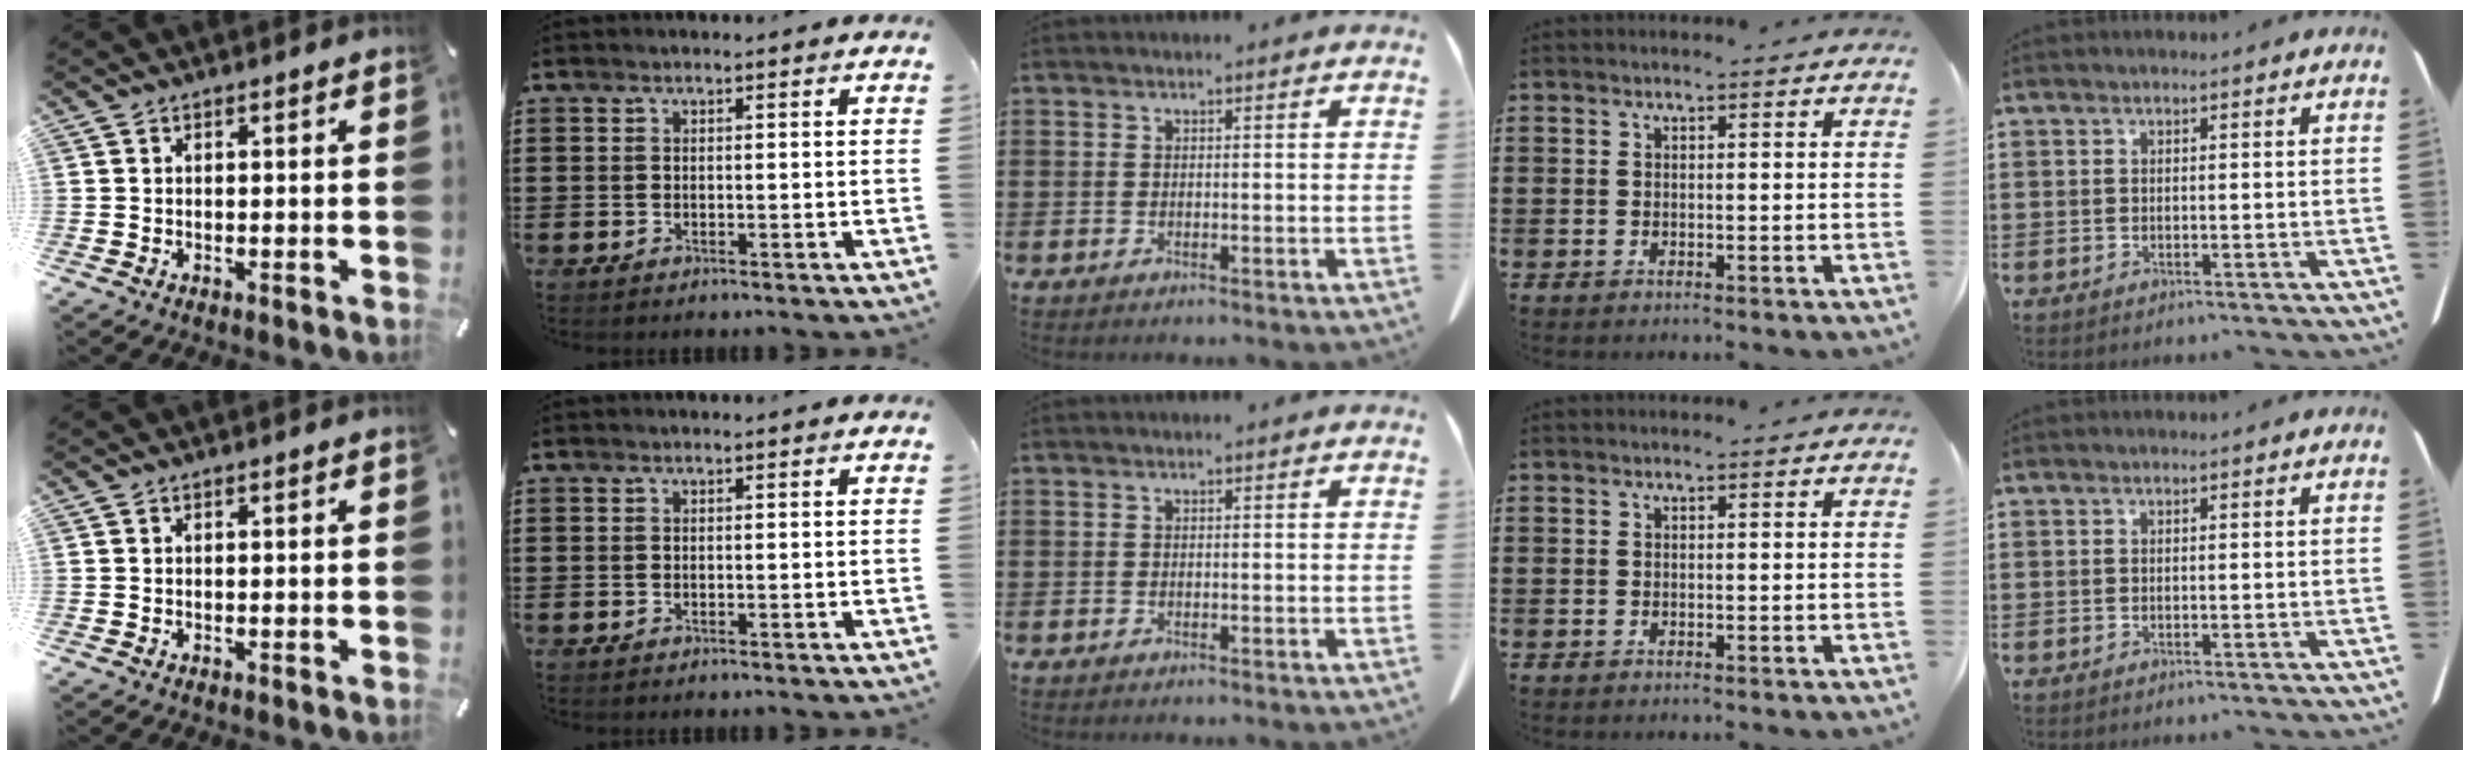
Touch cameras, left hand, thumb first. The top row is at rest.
{}